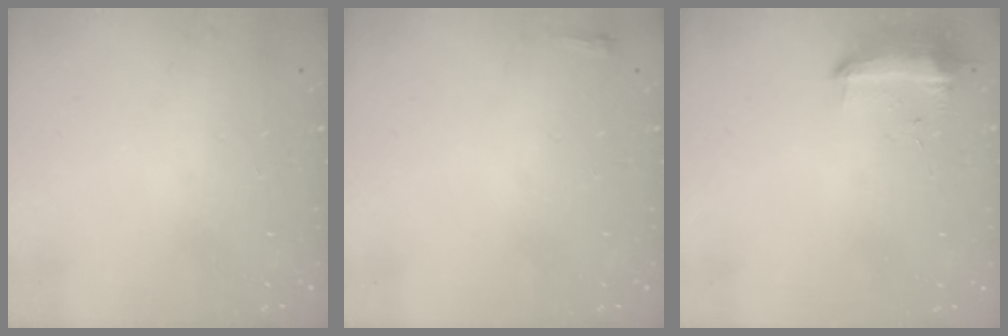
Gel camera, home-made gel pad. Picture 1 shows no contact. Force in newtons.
{"total": 2.1, "press": 2.0, "slide": 0.5}
{"total": 8.7, "press": 8.7, "slide": 0.3}